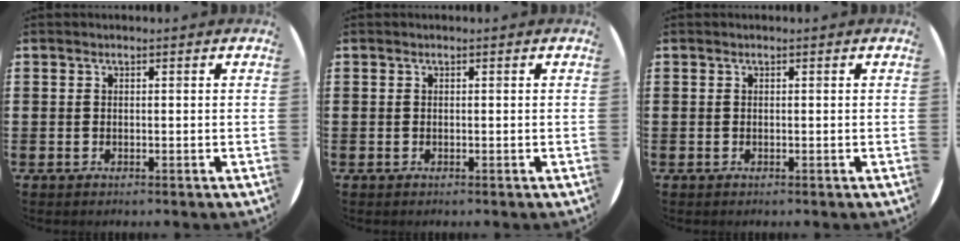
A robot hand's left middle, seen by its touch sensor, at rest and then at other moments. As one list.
[{"total": 0.0}, {"total": 0.0}]